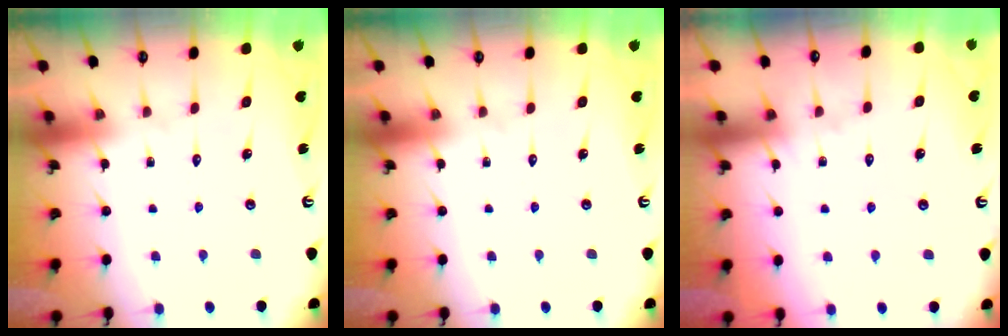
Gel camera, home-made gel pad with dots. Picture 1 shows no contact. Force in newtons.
{"total": 0.0}
{"total": 4.3, "press": 4.3, "slide": 0.6}